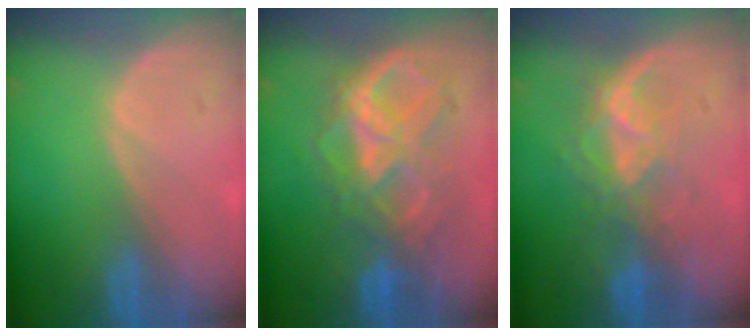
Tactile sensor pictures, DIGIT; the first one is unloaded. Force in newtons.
{"total": 9.3, "press": 9.2, "slide": 0.9}
{"total": 6.8, "press": 6.2, "slide": 2.8}